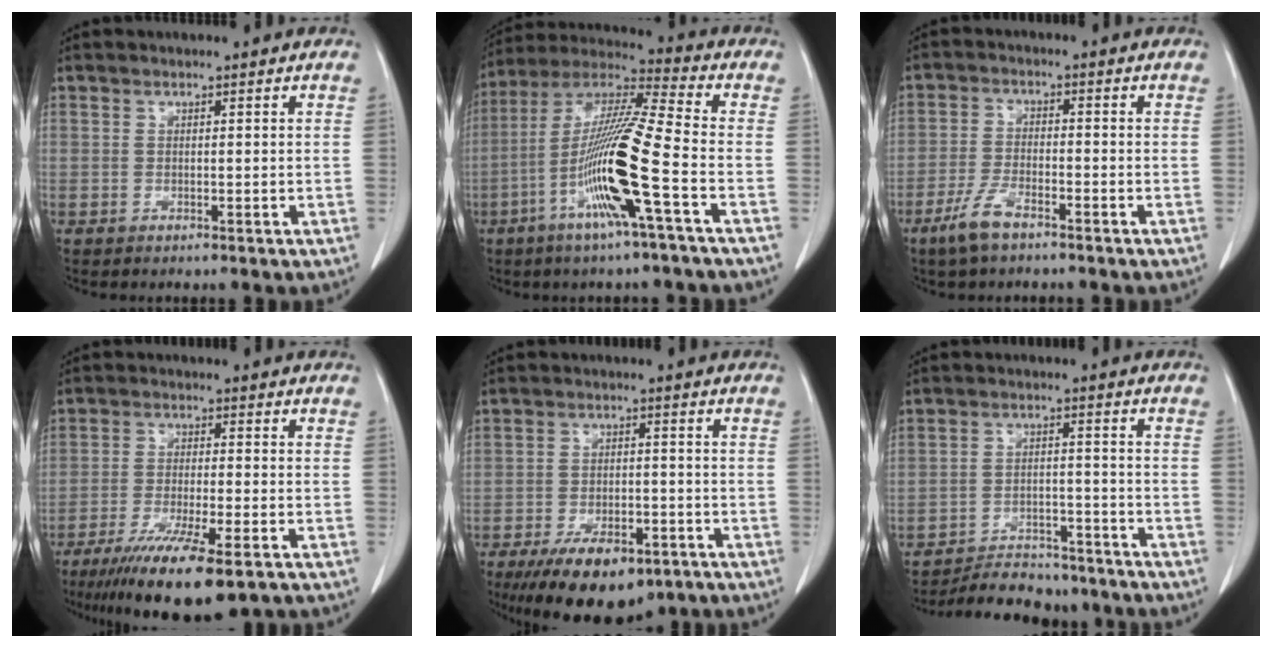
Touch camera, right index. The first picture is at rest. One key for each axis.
{"total": 16.1, "fx": -5.4, "fy": -0.8, "fz": 15.1, "tx": -0.302, "ty": -0.009, "tz": -0.111}
{"total": 5.3, "fx": -3.8, "fy": 1.3, "fz": 3.4, "tx": -0.079, "ty": -0.006, "tz": -0.073}
{"total": 14.2, "fx": -9.6, "fy": 1.9, "fz": 10.3, "tx": -0.165, "ty": -0.036, "tz": -0.151}
{"total": 12.6, "fx": -8.5, "fy": 5.4, "fz": 7.5, "tx": -0.118, "ty": -0.007, "tz": -0.129}
{"total": 12.3, "fx": -11.4, "fy": 3.7, "fz": 2.7, "tx": -0.033, "ty": 0.010, "tz": -0.159}